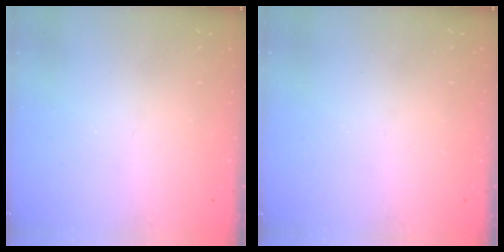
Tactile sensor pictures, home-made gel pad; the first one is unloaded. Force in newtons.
{"total": 0.0}